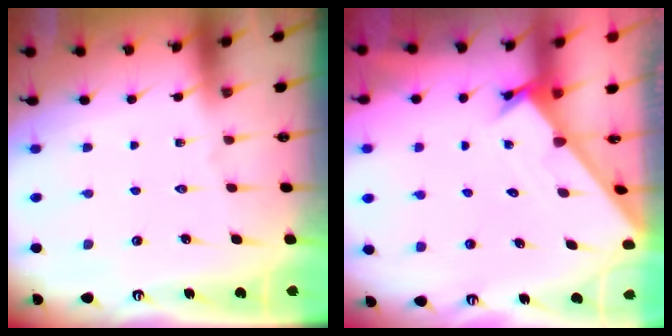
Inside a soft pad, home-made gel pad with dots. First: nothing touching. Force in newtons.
{"total": 1.7, "press": 1.7, "slide": 0.1}